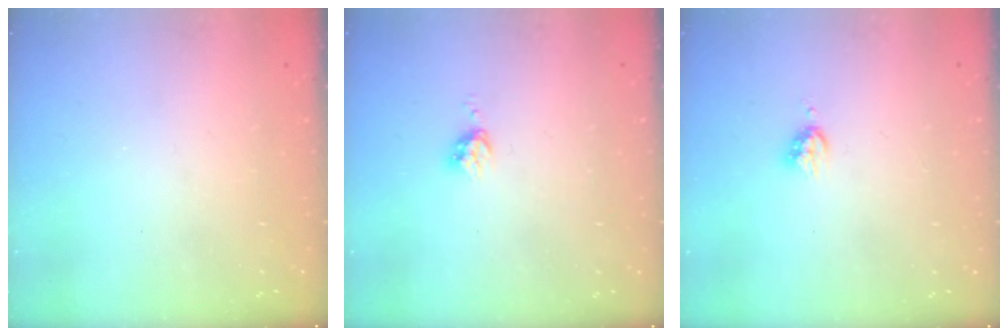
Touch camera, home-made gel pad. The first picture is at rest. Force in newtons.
{"total": 3.7, "press": 3.7, "slide": 0.5}
{"total": 4.2, "press": 4.2, "slide": 0.6}